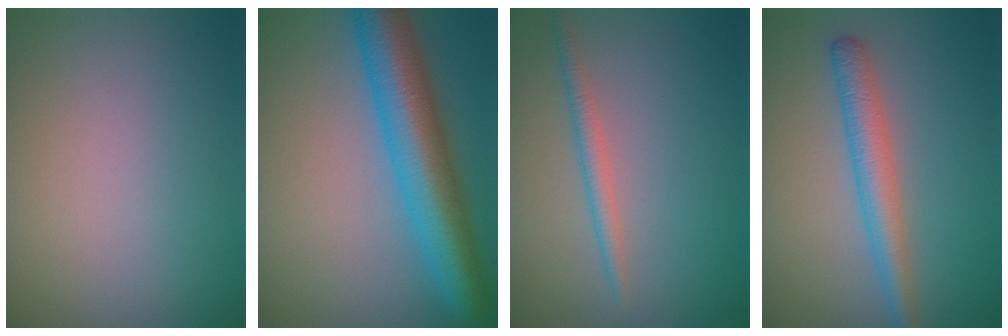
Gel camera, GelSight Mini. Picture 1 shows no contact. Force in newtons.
{"total": 8.6, "press": 8.6, "slide": 0.3}
{"total": 1.8, "press": 1.7, "slide": 0.1}
{"total": 3.4, "press": 3.4, "slide": 0.1}